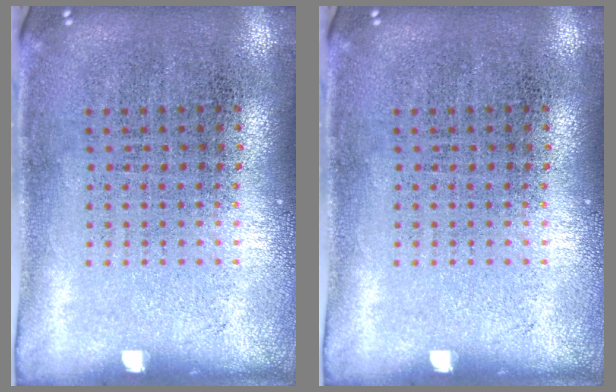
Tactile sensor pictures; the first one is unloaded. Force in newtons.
{"total": 0.0}